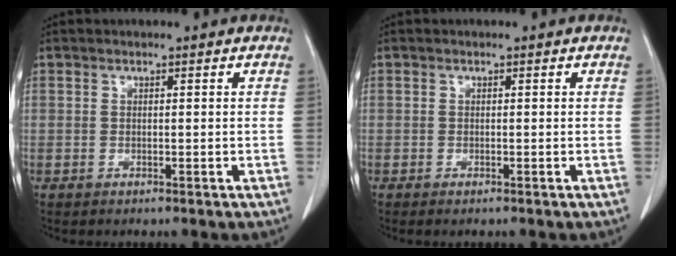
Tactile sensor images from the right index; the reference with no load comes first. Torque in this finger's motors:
{"motor_torque": [0.16, -0.14, 0.00, 0.01]}